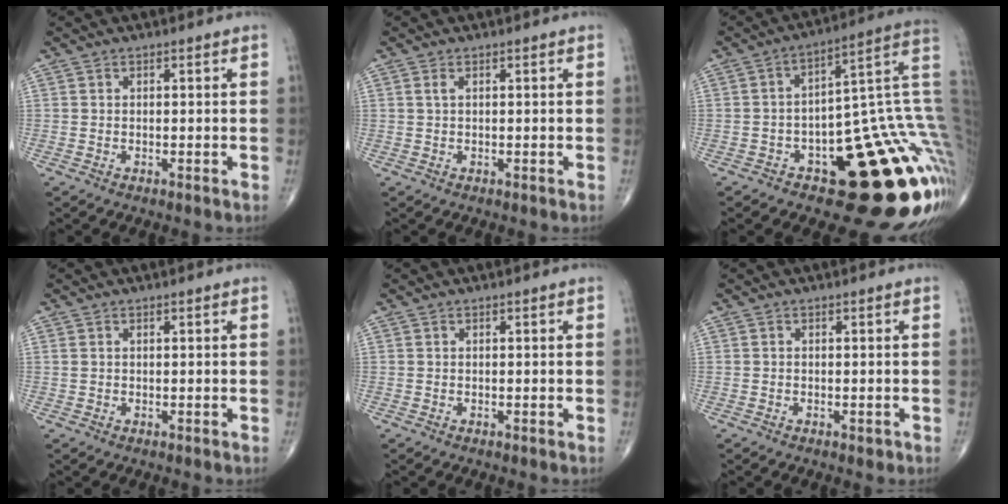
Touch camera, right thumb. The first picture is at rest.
{"total": 0.9, "force": [0.3, 0.4, 0.7], "torque": [-0.018, 0.007, 0.007]}
{"total": 24.4, "force": [-4.1, 10.9, 21.5], "torque": [-0.158, 0.062, -0.041]}
{"total": 0.6, "force": [0.2, 0.3, 0.4], "torque": [-0.011, 0.010, 0.008]}
{"total": 0.0}
{"total": 0.9, "force": [-0.4, 0.5, 0.6], "torque": [-0.006, -0.001, -0.005]}